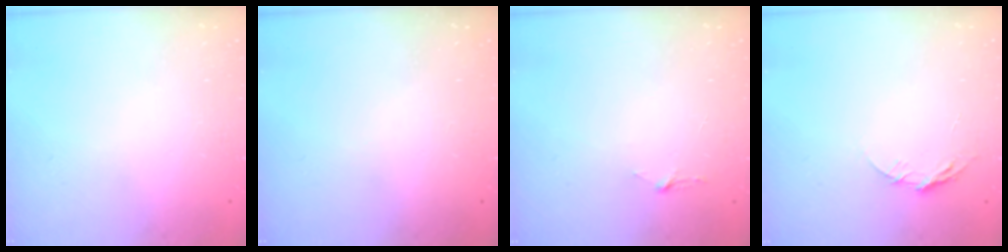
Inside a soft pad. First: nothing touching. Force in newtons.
{"total": 0.0}
{"total": 2.9, "press": 2.9, "slide": 0.3}
{"total": 6.5, "press": 6.5, "slide": 0.6}